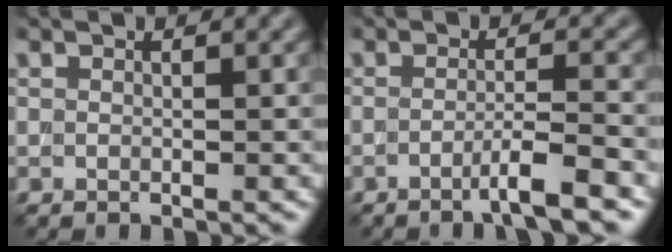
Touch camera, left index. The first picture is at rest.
{"total": 3.6, "force": [-1.8, 0.3, 3.1], "torque": [-0.042, 0.005, -0.046]}